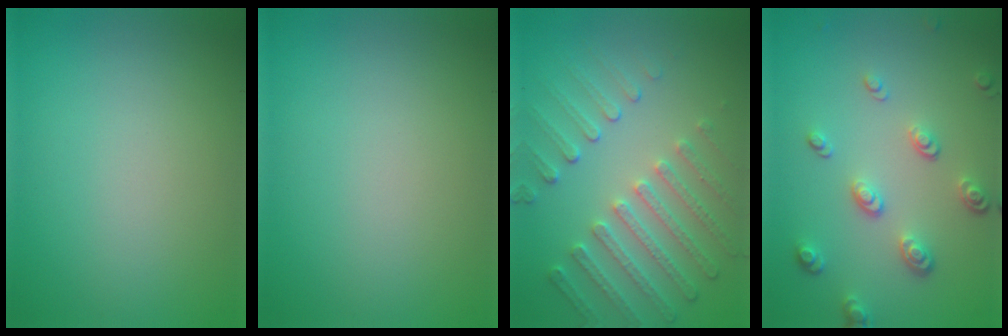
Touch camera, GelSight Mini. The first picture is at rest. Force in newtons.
{"total": 0.0}
{"total": 5.1, "press": 3.9, "slide": 3.3}
{"total": 3.3, "press": 2.6, "slide": 2.0}